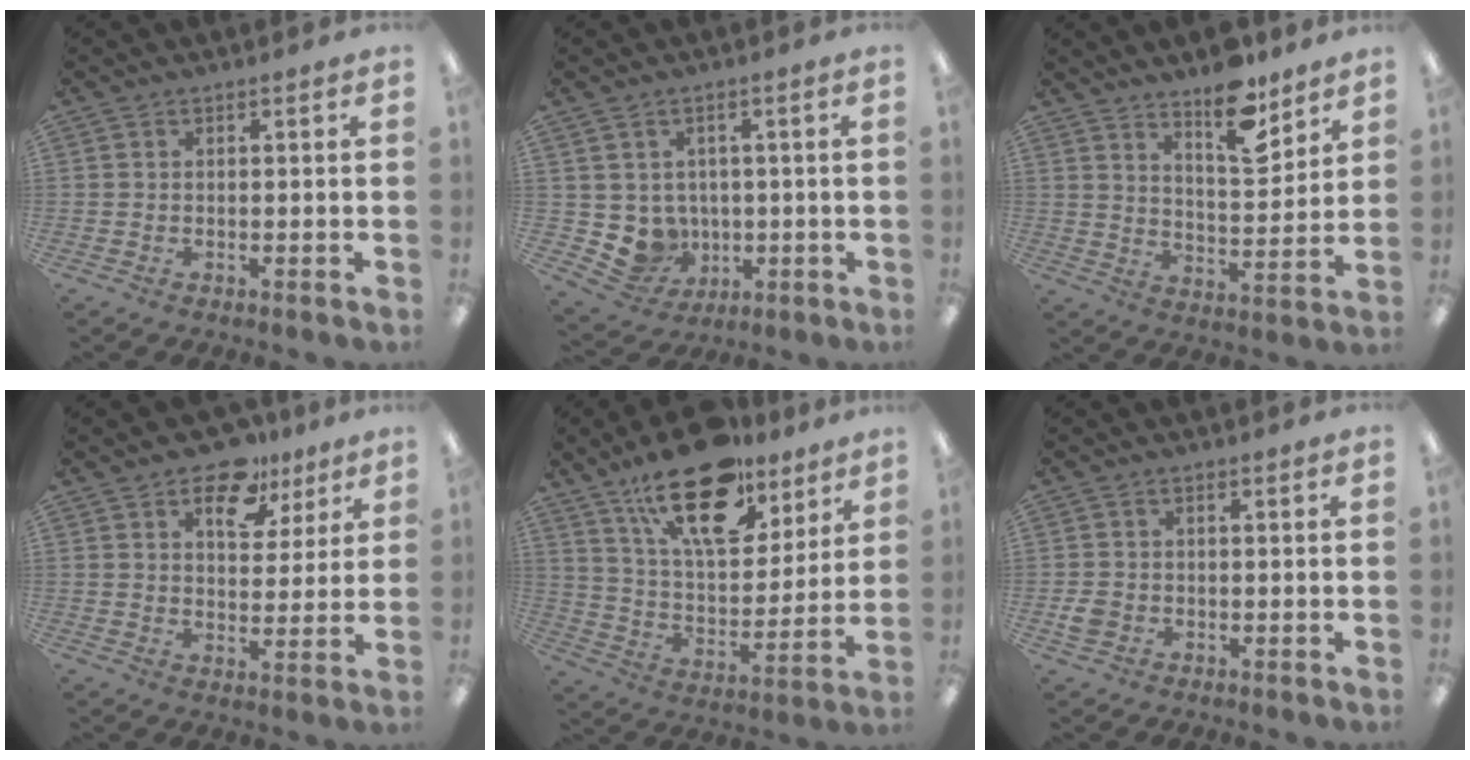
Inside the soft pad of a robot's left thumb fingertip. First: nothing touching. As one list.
[{"total": 6.6, "force": [0.9, 6.4, 1.1], "torque": [-0.040, -0.014, 0.028]}, {"total": 13.0, "force": [10.0, 4.7, 6.9], "torque": [-0.091, -0.065, 0.171]}, {"total": 11.6, "force": [7.7, 6.5, 5.7], "torque": [-0.073, -0.036, 0.134]}, {"total": 22.0, "force": [14.1, 10.1, 13.5], "torque": [-0.218, -0.070, 0.244]}, {"total": 2.8, "force": [-0.7, 2.4, 1.4], "torque": [-0.014, 0.003, -0.014]}]